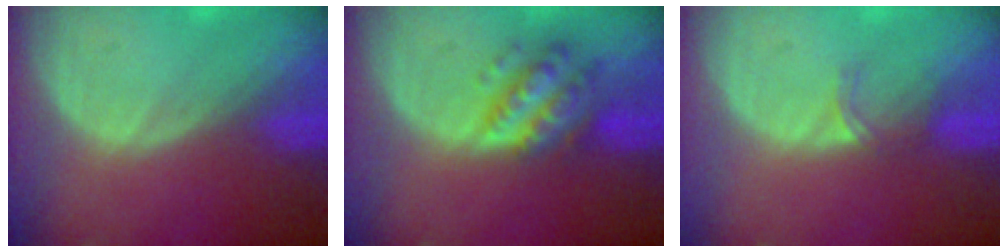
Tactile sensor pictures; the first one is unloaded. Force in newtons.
{"total": 6.4, "press": 6.3, "slide": 0.5}
{"total": 2.2, "press": 1.7, "slide": 1.3}